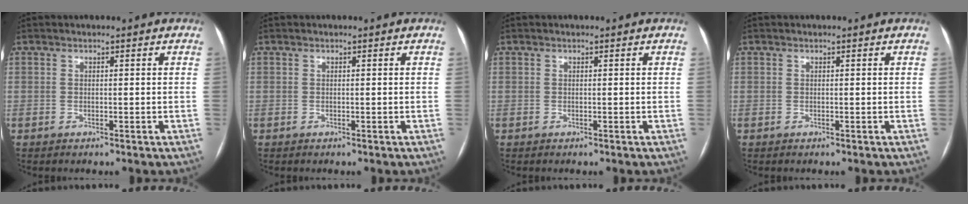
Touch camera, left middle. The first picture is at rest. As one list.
[{"total": 0.0}, {"total": 0.0}, {"total": 0.0}]